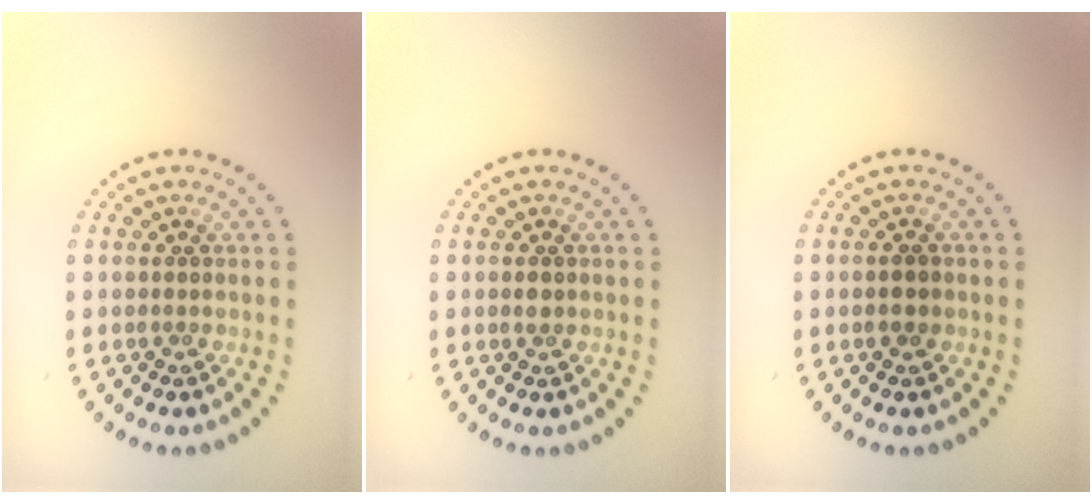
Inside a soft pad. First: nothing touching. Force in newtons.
{"total": 0.6, "press": 0.6, "slide": 0.2}
{"total": 1.0, "press": 1.0, "slide": 0.2}